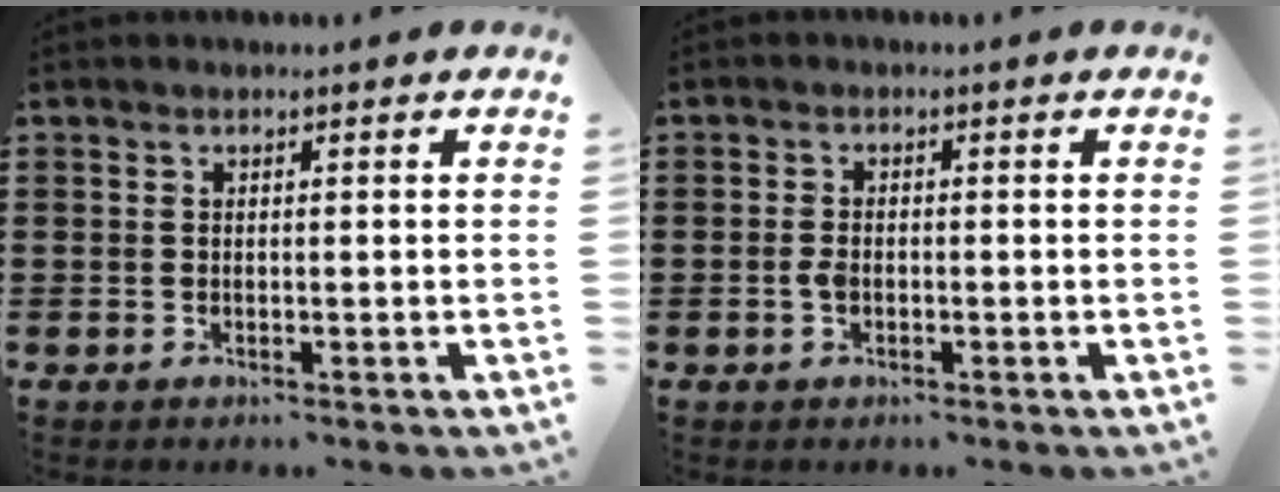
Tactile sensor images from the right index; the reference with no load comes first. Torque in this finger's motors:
{"motor_torque": [0.55, -0.39, 0.14, 0.06]}